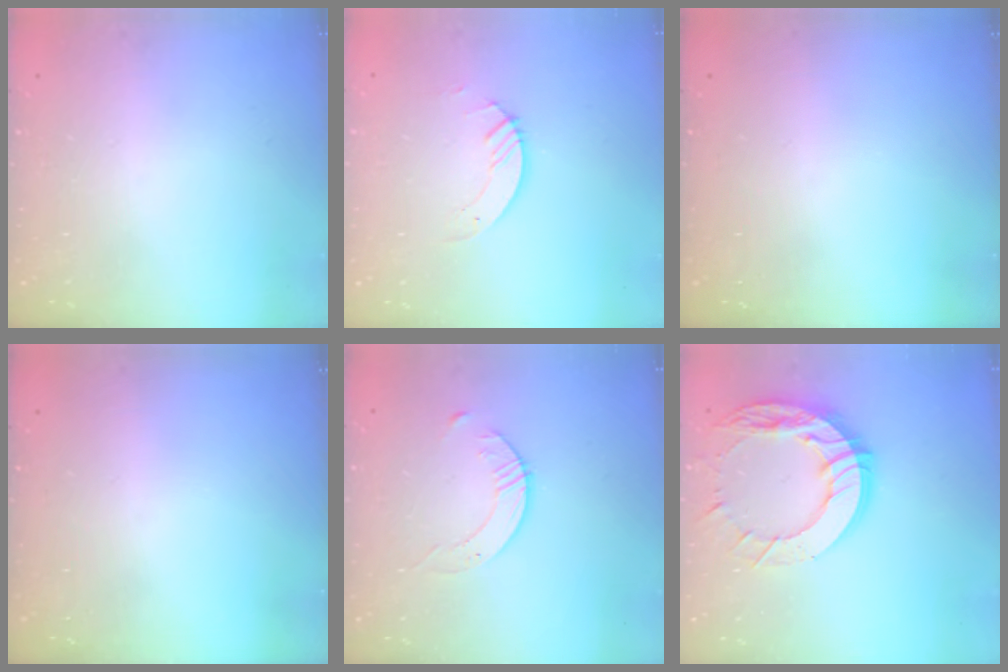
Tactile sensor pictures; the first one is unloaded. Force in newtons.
{"total": 2.9, "press": 2.9, "slide": 0.3}
{"total": 0.0}
{"total": 0.0}
{"total": 3.1, "press": 3.1, "slide": 0.4}
{"total": 16.7, "press": 16.6, "slide": 1.6}